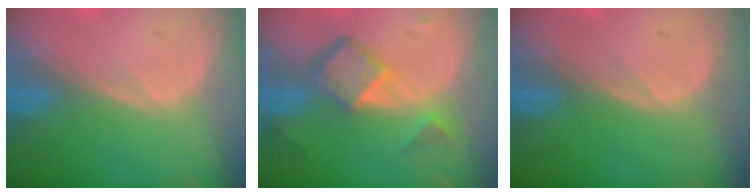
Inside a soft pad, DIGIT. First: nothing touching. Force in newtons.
{"total": 6.9, "press": 5.9, "slide": 3.5}
{"total": 0.0}